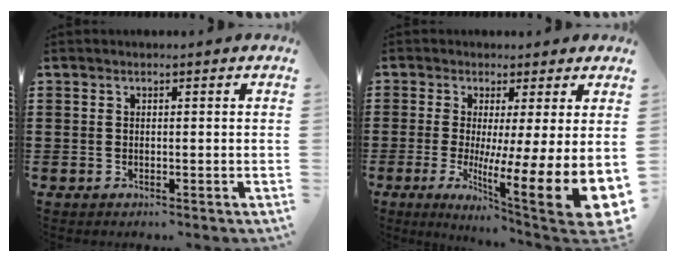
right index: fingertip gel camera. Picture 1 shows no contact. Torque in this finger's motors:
{"motor_torque": [0.73, -0.16, 0.08, -0.02]}